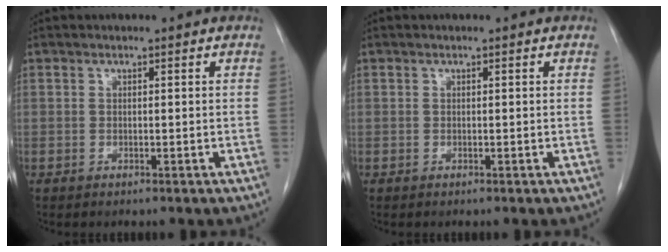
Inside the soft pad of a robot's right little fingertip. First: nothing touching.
{"total": 0.0}